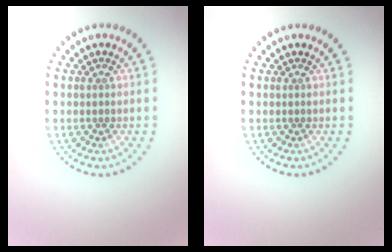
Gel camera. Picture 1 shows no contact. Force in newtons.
{"total": 0.0}